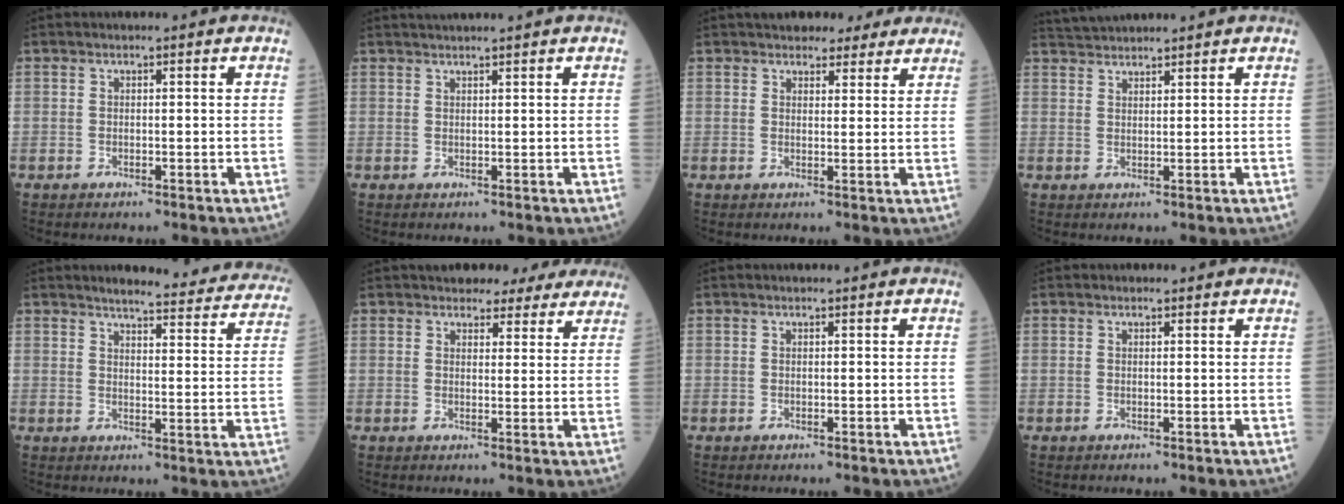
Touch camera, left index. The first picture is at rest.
{"total": 3.2, "force": [2.8, -0.7, 1.2], "torque": [-0.010, 0.025, 0.048]}
{"total": 7.5, "force": [6.5, 3.0, 2.2], "torque": [-0.015, 0.017, 0.077]}
{"total": 3.9, "force": [3.9, -0.3, 0.5], "torque": [-0.016, 0.030, 0.076]}
{"total": 17.7, "force": [16.5, 2.6, 5.8], "torque": [-0.051, -0.049, 0.173]}
{"total": 8.7, "force": [7.8, 3.4, 1.7], "torque": [0.000, 0.008, 0.075]}
{"total": 0.0}
{"total": 0.0}